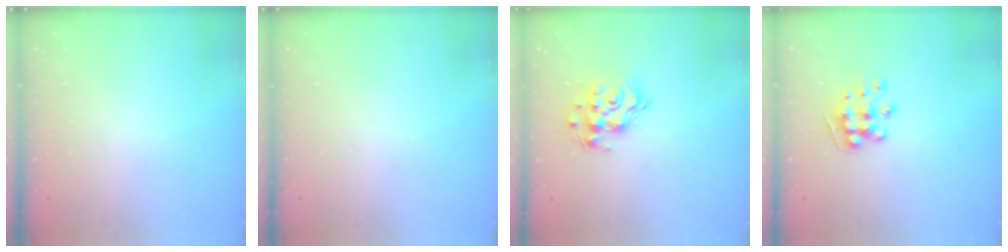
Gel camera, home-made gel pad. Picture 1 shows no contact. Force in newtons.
{"total": 0.0}
{"total": 14.1, "press": 14.0, "slide": 1.0}
{"total": 8.9, "press": 8.9, "slide": 0.8}